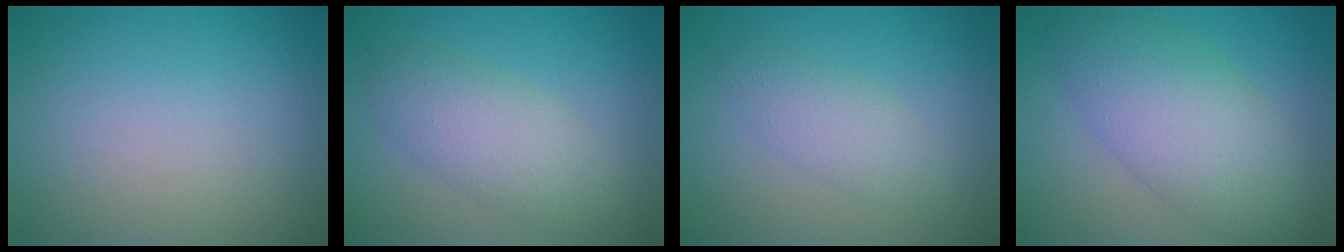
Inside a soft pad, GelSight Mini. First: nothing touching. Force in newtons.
{"total": 4.3, "press": 4.3, "slide": 0.0}
{"total": 2.3, "press": 2.3, "slide": 0.1}
{"total": 6.9, "press": 6.9, "slide": 0.2}